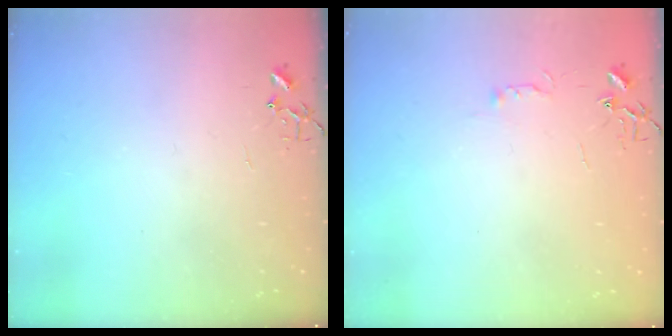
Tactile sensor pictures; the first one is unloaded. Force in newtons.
{"total": 3.8, "press": 3.8, "slide": 0.5}